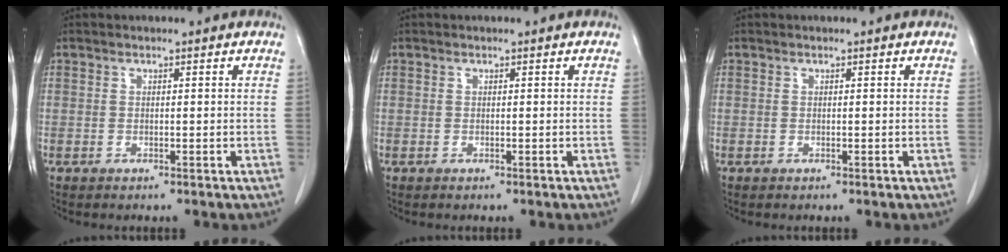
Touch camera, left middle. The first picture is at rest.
{"total": 0.0}
{"total": 0.0}